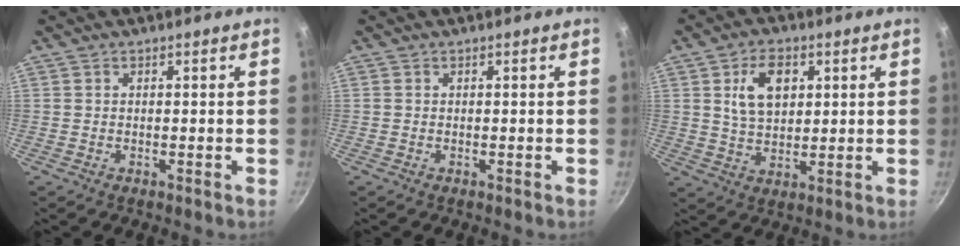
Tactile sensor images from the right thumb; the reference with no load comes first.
{"total": 0.0}
{"total": 9.2, "force": [2.9, 5.9, 6.5], "torque": [-0.095, -0.011, 0.054]}